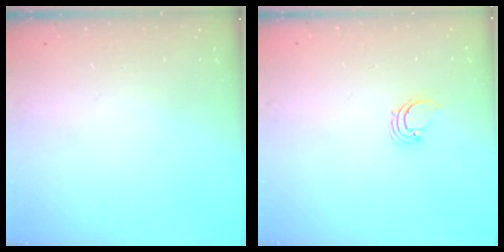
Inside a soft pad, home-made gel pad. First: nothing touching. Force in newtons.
{"total": 1.9, "press": 1.9, "slide": 0.1}